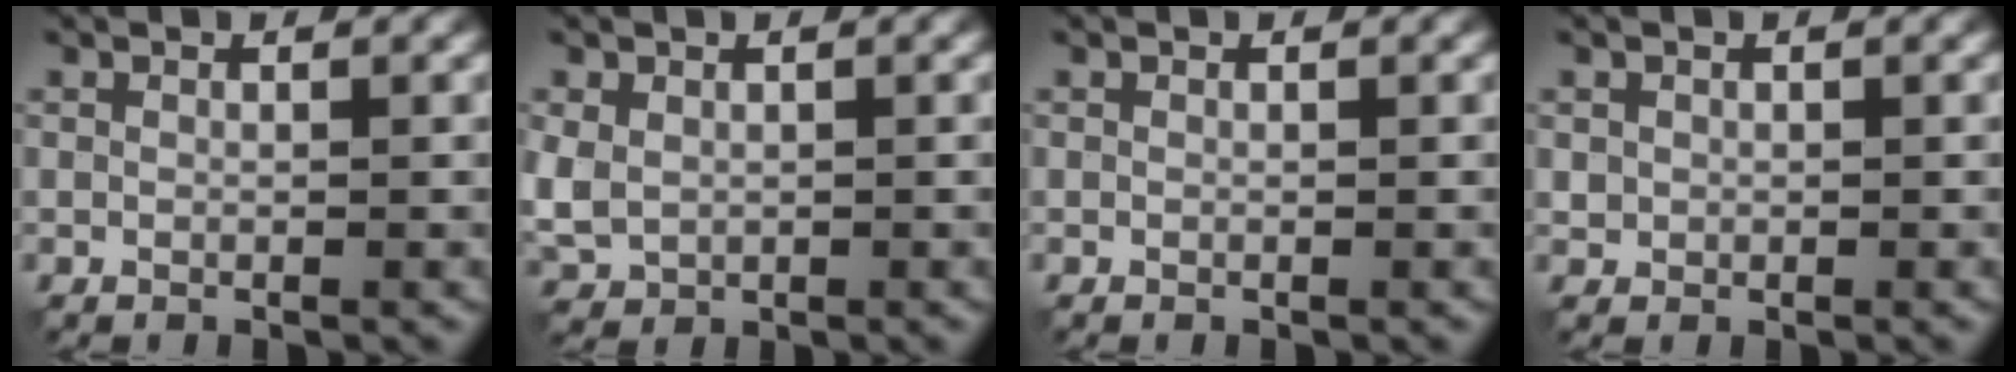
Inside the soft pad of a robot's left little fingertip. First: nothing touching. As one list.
[{"total": 3.1, "force": [0.0, 2.5, 1.9], "torque": [-0.055, -0.004, 0.002]}, {"total": 0.0}, {"total": 0.6, "force": [0.1, 0.6, 0.1], "torque": [0.002, -0.003, 0.005]}]